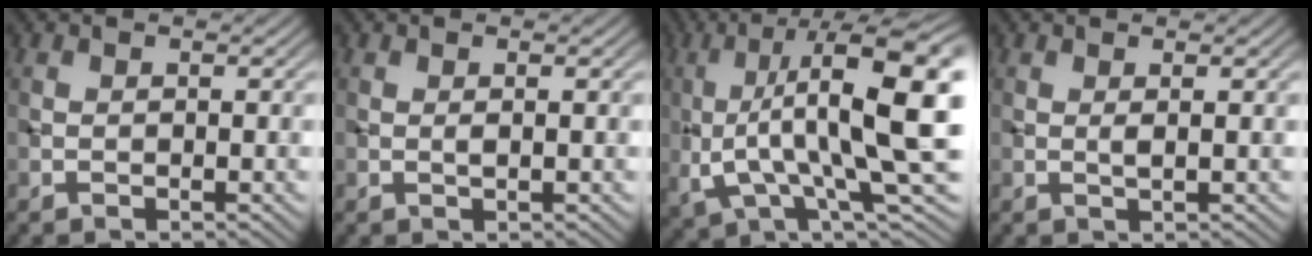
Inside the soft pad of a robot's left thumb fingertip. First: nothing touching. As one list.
[{"total": 0.8, "force": [0.2, 0.0, 0.8], "torque": [-0.018, 0.001, 0.002]}, {"total": 15.8, "force": [0.7, 4.6, 15.1], "torque": [-0.267, 0.008, 0.010]}, {"total": 1.1, "force": [0.3, 0.0, 1.0], "torque": [-0.026, 0.002, 0.004]}]